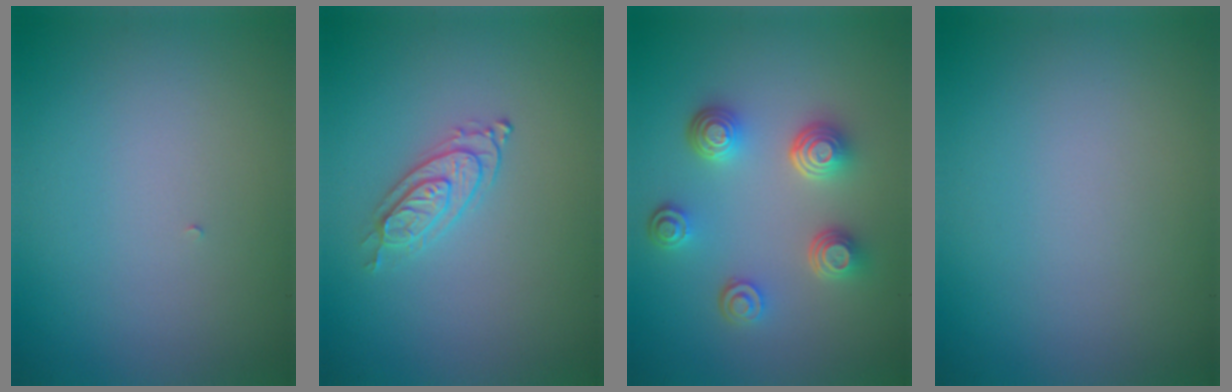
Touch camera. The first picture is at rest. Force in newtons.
{"total": 2.2, "press": 2.0, "slide": 0.7}
{"total": 4.5, "press": 3.5, "slide": 2.8}
{"total": 0.0}